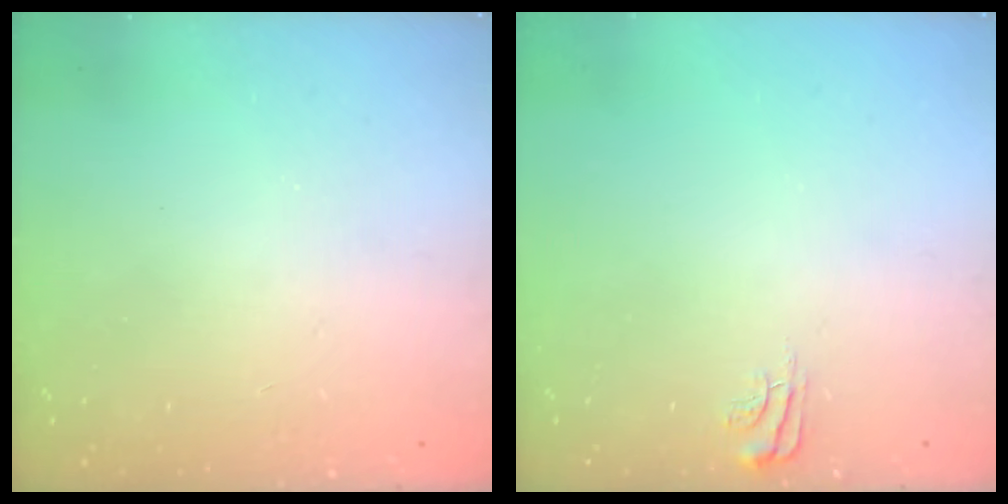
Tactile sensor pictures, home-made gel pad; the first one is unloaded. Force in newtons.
{"total": 4.0, "press": 4.0, "slide": 0.4}